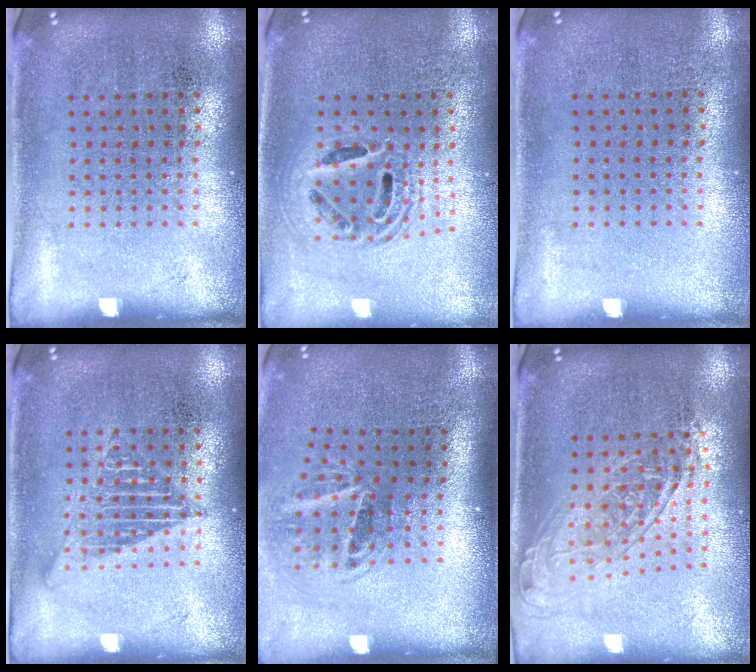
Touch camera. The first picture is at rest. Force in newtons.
{"total": 1.6, "press": 1.3, "slide": 0.9}
{"total": 0.0}
{"total": 2.2, "press": 2.2, "slide": 0.2}
{"total": 2.0, "press": 1.3, "slide": 1.6}
{"total": 1.6, "press": 1.3, "slide": 0.9}